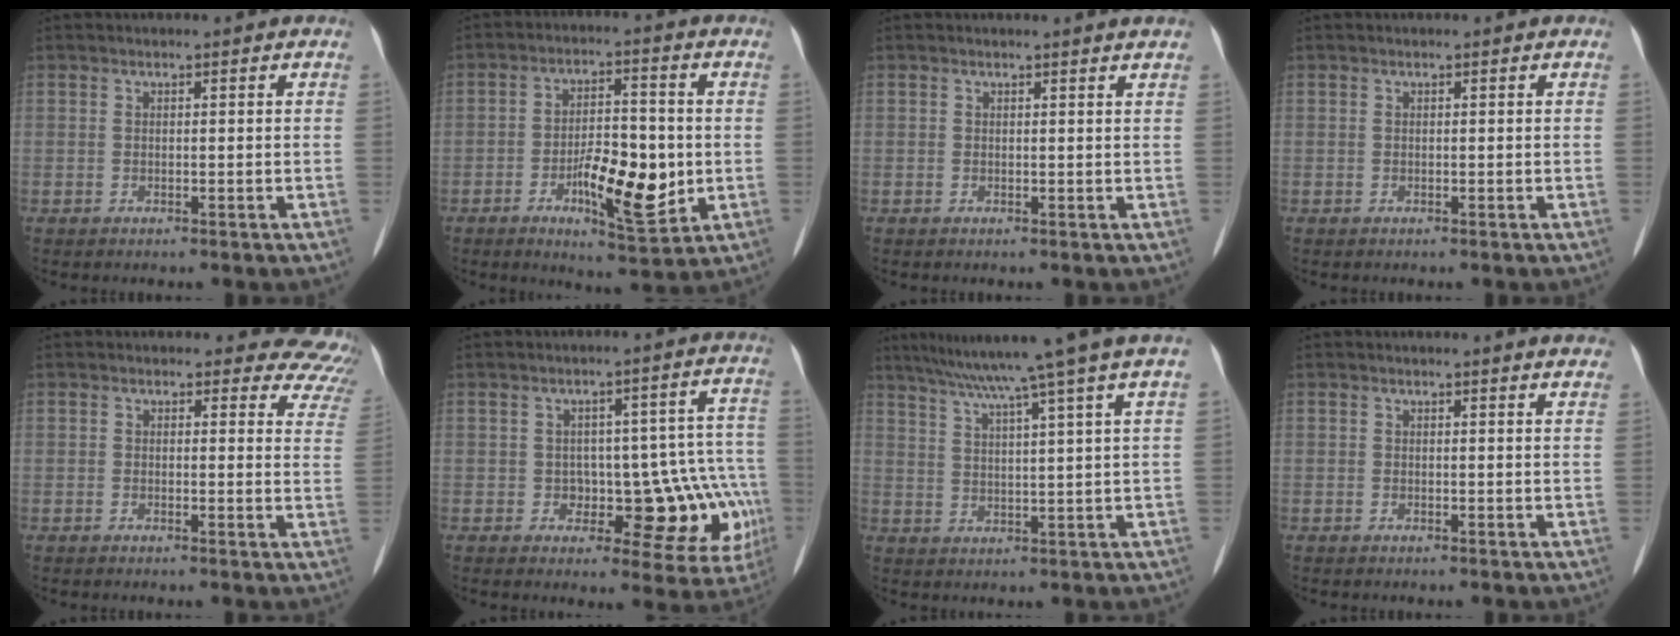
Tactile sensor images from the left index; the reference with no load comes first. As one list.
[{"total": 10.4, "force": [-2.3, 3.4, 9.6], "torque": [-0.164, -0.003, -0.033]}, {"total": 1.8, "force": [1.7, -0.3, 0.5], "torque": [-0.016, -0.001, 0.013]}, {"total": 0.0}, {"total": 8.4, "force": [7.6, 3.5, -0.1], "torque": [0.055, -0.034, 0.035]}, {"total": 12.2, "force": [-3.2, 6.2, 10.0], "torque": [-0.096, 0.034, -0.028]}, {"total": 13.3, "force": [10.4, -2.7, 7.9], "torque": [-0.127, -0.002, 0.143]}, {"total": 4.6, "force": [4.4, 0.2, 1.3], "torque": [-0.018, -0.001, 0.028]}]